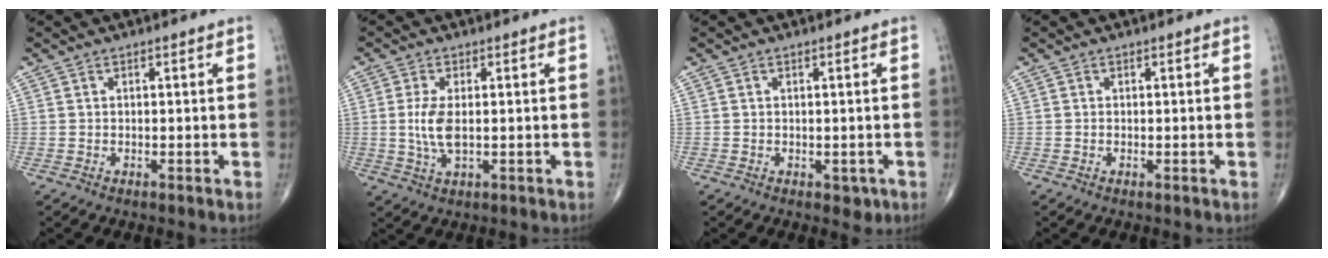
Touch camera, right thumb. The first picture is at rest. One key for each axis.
{"total": 5.2, "fx": 0.0, "fy": 2.1, "fz": 4.8, "tx": -0.108, "ty": -0.008, "tz": 0.001}
{"total": 1.9, "fx": -0.6, "fy": 1.3, "fz": 1.2, "tx": -0.001, "ty": 0.000, "tz": -0.003}
{"total": 0.0}